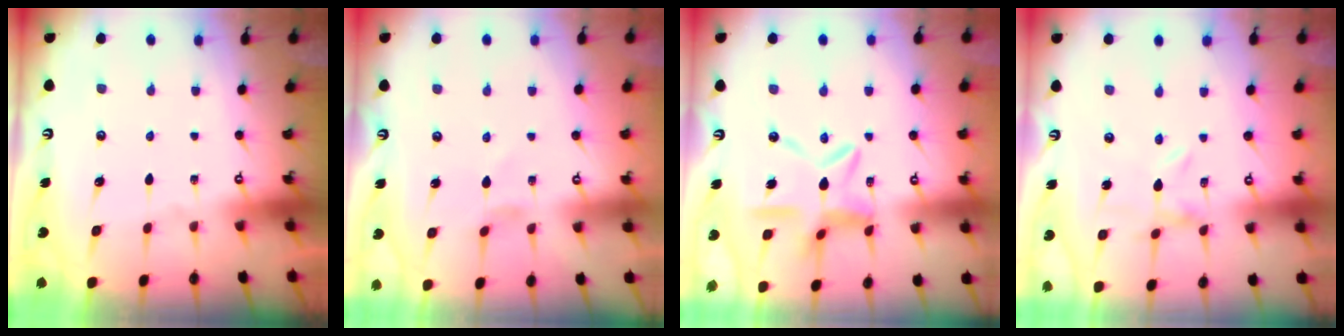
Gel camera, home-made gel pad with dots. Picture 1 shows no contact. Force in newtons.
{"total": 1.2, "press": 1.2, "slide": 0.3}
{"total": 12.7, "press": 12.6, "slide": 1.3}
{"total": 0.0}